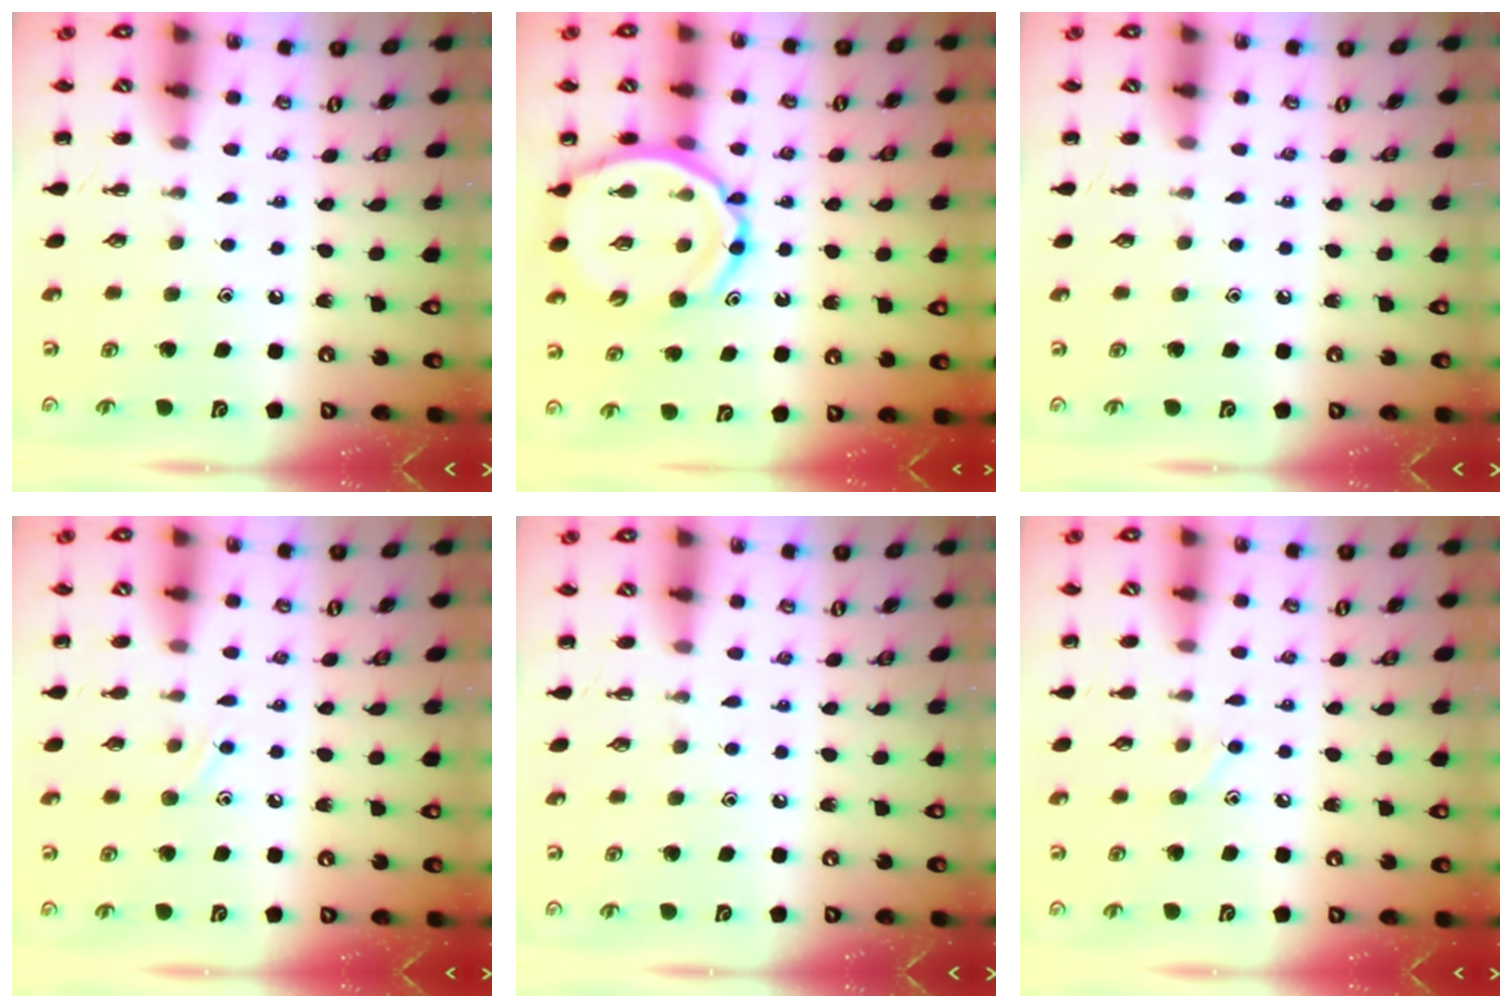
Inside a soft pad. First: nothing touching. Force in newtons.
{"total": 13.7, "press": 13.2, "slide": 3.6}
{"total": 0.0}
{"total": 6.7, "press": 6.5, "slide": 1.6}
{"total": 0.0}
{"total": 4.7, "press": 4.5, "slide": 1.5}